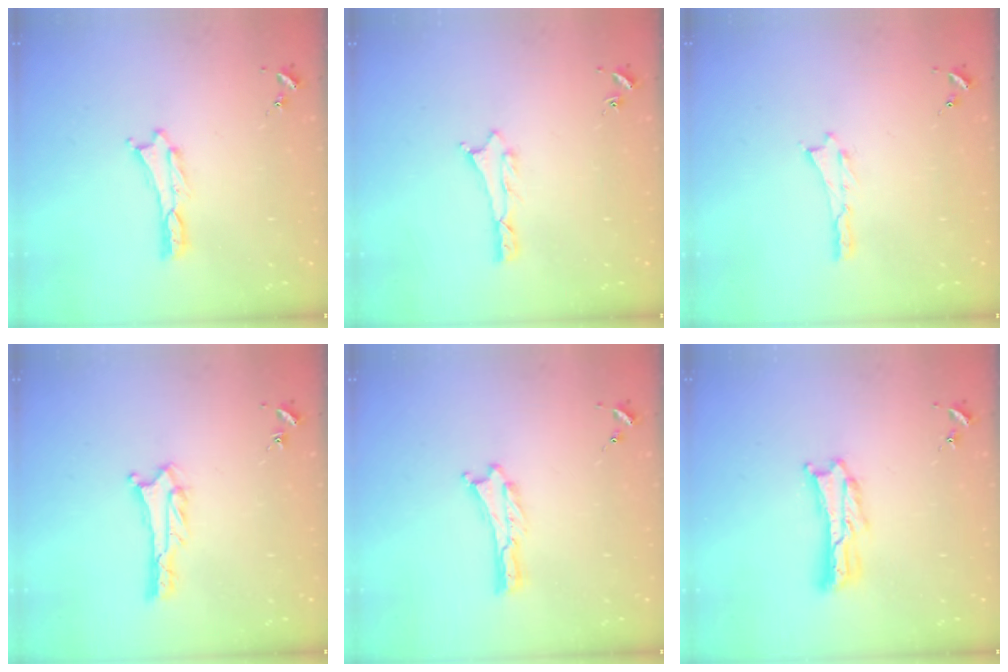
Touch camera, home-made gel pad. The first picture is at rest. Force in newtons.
{"total": 0.8, "press": 0.8, "slide": 0.2}
{"total": 0.0}
{"total": 3.3, "press": 3.3, "slide": 0.3}
{"total": 0.0}
{"total": 2.4, "press": 2.4, "slide": 0.3}